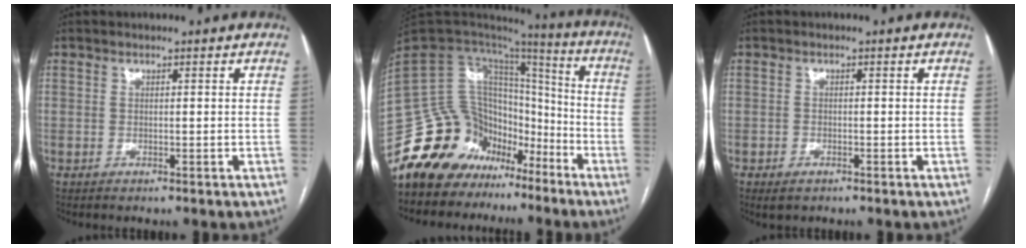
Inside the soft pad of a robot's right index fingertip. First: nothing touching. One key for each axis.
{"total": 18.0, "fx": -12.0, "fy": 12.7, "fz": 4.2, "tx": -0.079, "ty": 0.104, "tz": -0.197}
{"total": 1.7, "fx": -1.0, "fy": 1.0, "fz": 0.9, "tx": -0.017, "ty": 0.000, "tz": -0.010}